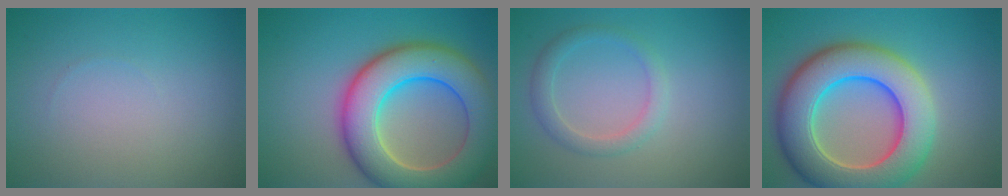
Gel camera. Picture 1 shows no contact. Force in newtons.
{"total": 10.8, "press": 10.8, "slide": 0.7}
{"total": 2.3, "press": 2.3, "slide": 0.1}
{"total": 11.2, "press": 11.2, "slide": 0.6}